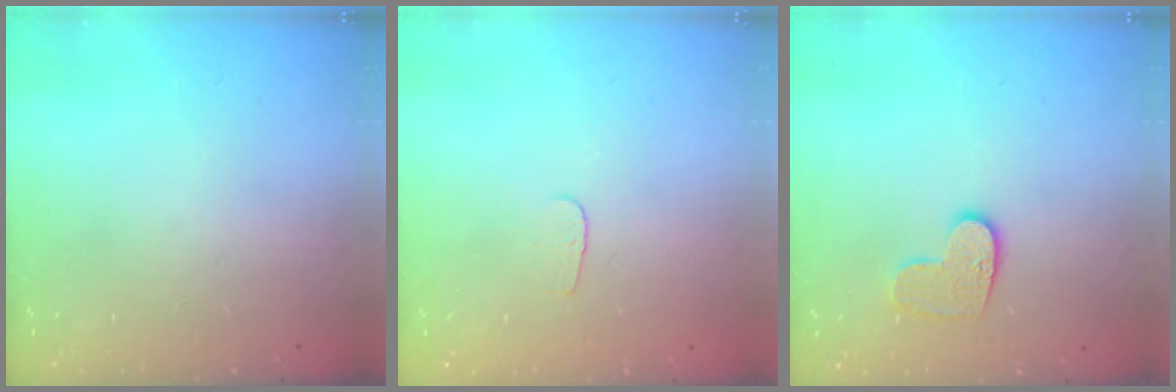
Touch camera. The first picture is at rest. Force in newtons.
{"total": 2.9, "press": 2.8, "slide": 0.3}
{"total": 8.0, "press": 8.0, "slide": 0.3}